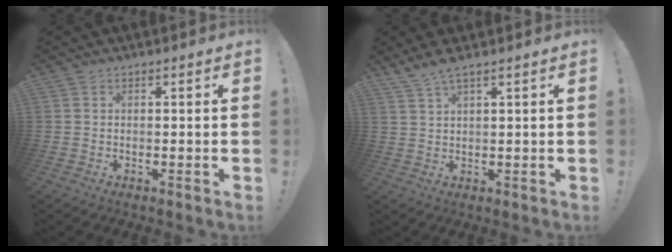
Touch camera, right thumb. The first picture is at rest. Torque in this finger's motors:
{"motor_torque": [-0.09, 0.20, 0.34, 0.34, 0.11]}